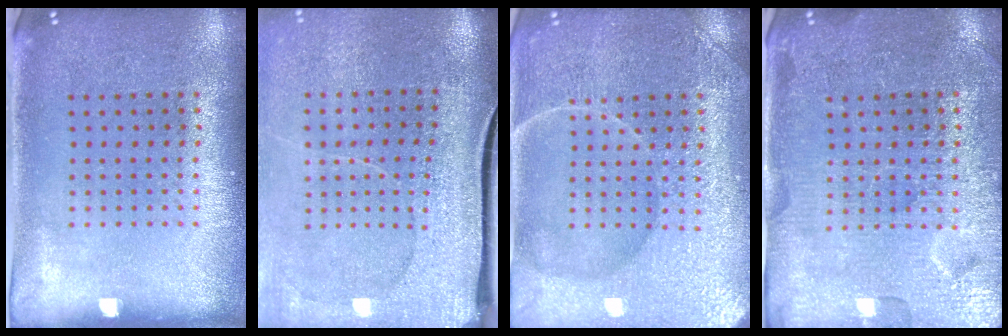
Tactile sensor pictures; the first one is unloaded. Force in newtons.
{"total": 4.0, "press": 3.3, "slide": 2.3}
{"total": 4.5, "press": 4.5, "slide": 0.5}
{"total": 4.0, "press": 3.9, "slide": 1.0}